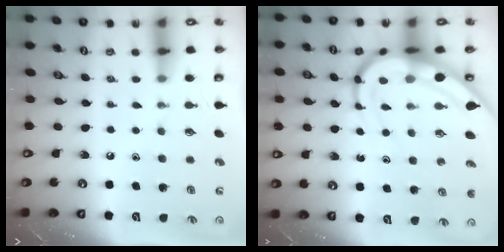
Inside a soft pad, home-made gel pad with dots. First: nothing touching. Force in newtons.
{"total": 11.0, "press": 10.9, "slide": 1.1}